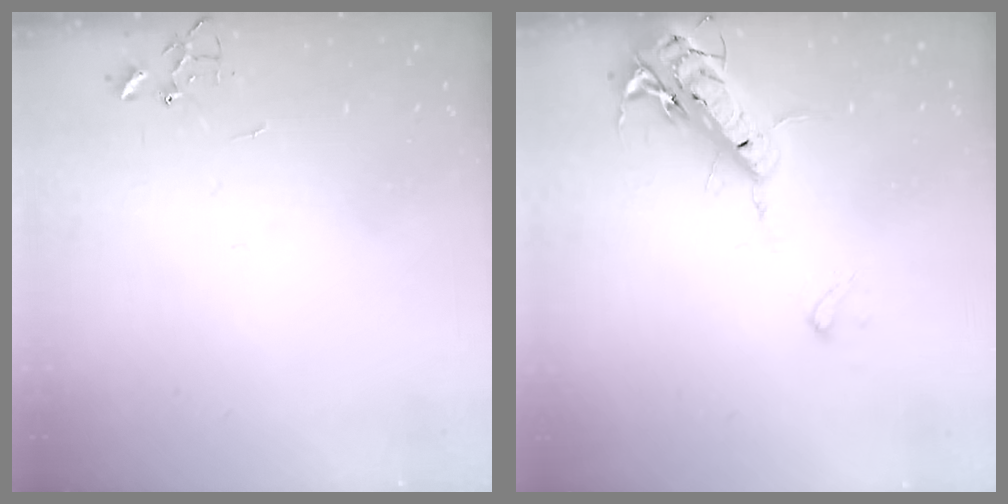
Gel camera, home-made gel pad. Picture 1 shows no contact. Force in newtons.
{"total": 17.5, "press": 17.2, "slide": 3.6}